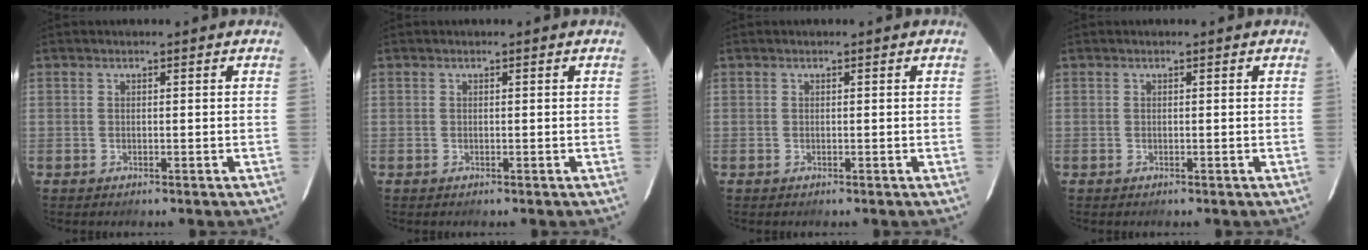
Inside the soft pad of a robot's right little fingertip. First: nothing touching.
{"total": 0.0}
{"total": 0.0}
{"total": 0.0}